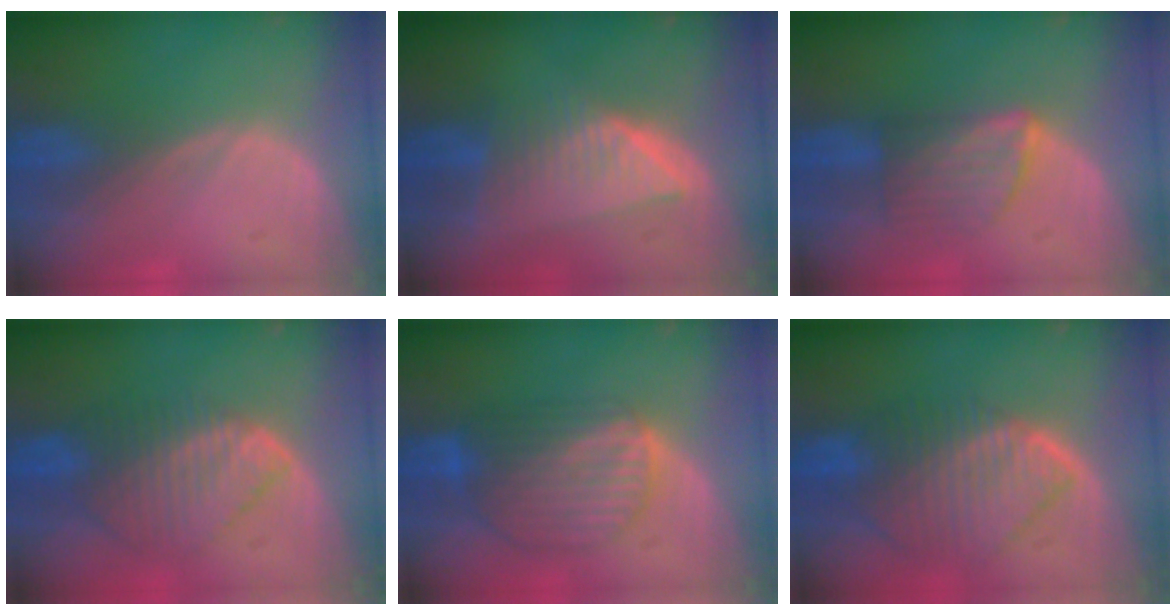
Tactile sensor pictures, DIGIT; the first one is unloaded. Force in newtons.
{"total": 7.5, "press": 6.9, "slide": 2.7}
{"total": 5.9, "press": 5.8, "slide": 1.4}
{"total": 8.7, "press": 7.7, "slide": 4.0}
{"total": 8.7, "press": 7.7, "slide": 4.1}
{"total": 10.0, "press": 8.7, "slide": 5.0}